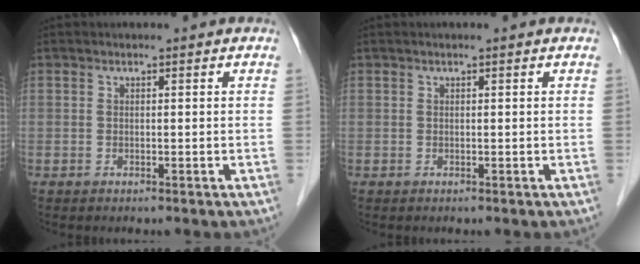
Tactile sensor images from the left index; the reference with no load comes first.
{"total": 0.0}